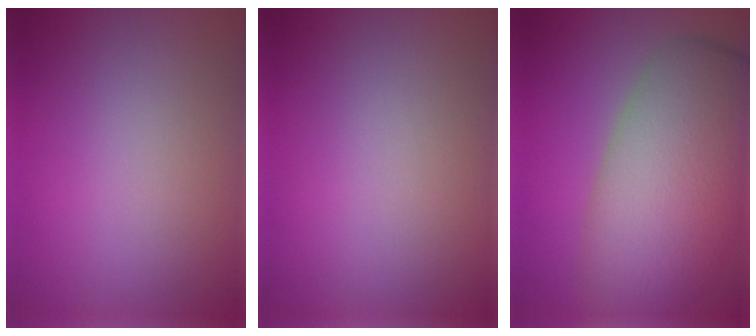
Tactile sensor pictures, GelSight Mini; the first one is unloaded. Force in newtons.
{"total": 0.0}
{"total": 11.8, "press": 11.8, "slide": 0.5}